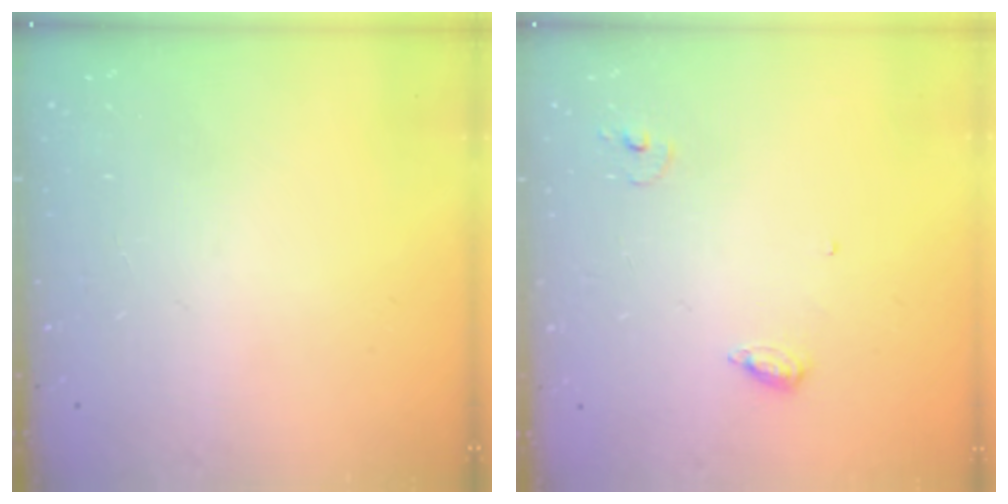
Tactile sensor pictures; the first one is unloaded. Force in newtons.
{"total": 6.4, "press": 6.4, "slide": 0.5}